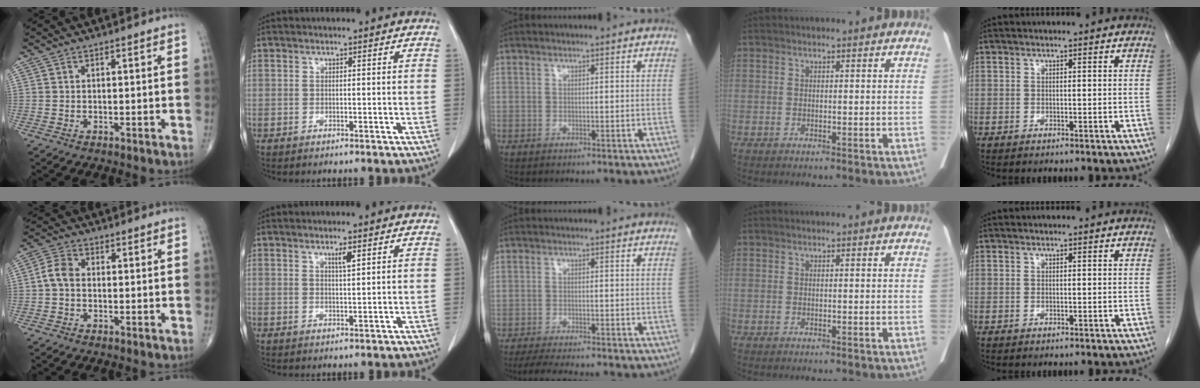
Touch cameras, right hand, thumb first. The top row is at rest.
{"thumb": {"total": 4.1, "force": [-0.4, 2.9, 2.9], "torque": [-0.056, 0.013, -0.017]}, "index": {"total": 1.8, "force": [1.0, 0.1, 1.5], "torque": [-0.028, -0.003, 0.018]}, "middle": {"total": 7.1, "force": [-6.1, 0.7, 3.5], "torque": [-0.051, -0.016, -0.096]}}